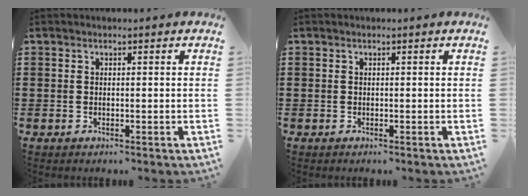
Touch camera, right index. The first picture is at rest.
{"total": 0.0}